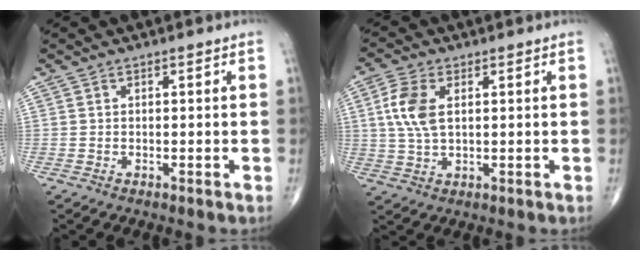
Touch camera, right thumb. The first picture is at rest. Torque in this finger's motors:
{"motor_torque": [-0.53, 0.50, 0.76, 0.27, 0.13]}